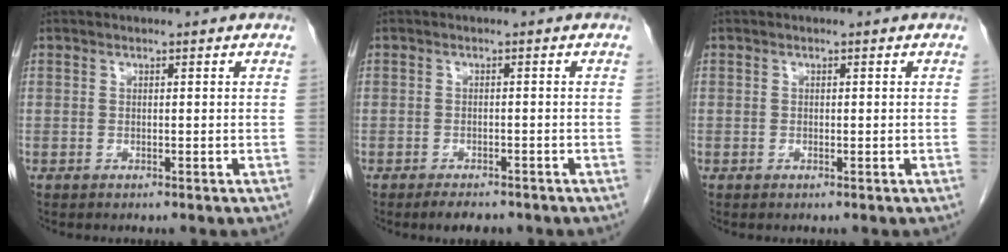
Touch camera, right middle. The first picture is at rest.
{"total": 3.0, "force": [-2.4, 1.1, 1.4], "torque": [-0.023, -0.003, -0.033]}
{"total": 0.0}